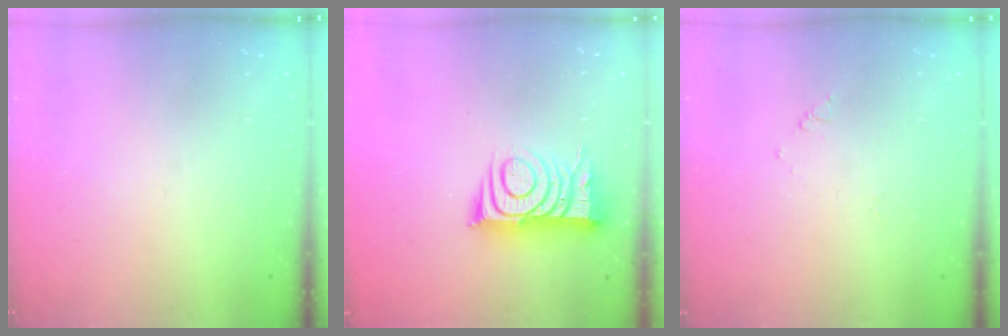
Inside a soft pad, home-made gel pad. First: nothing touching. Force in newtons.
{"total": 9.4, "press": 9.4, "slide": 0.6}
{"total": 2.7, "press": 2.7, "slide": 0.4}